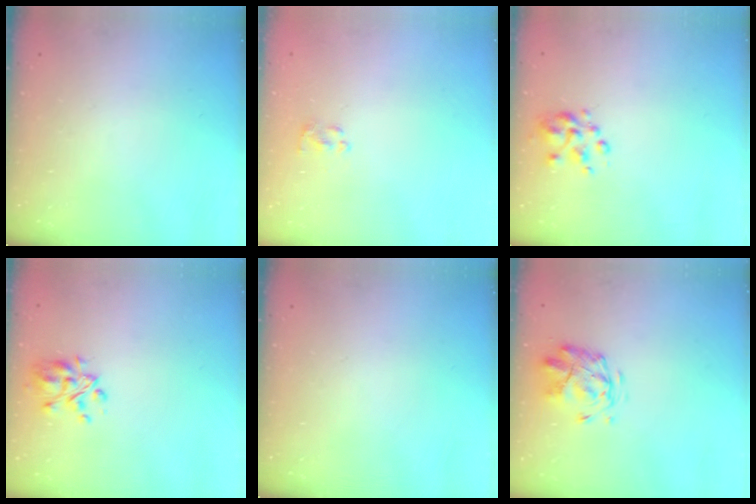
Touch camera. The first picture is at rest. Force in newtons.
{"total": 1.4, "press": 1.3, "slide": 0.6}
{"total": 3.8, "press": 3.7, "slide": 0.8}
{"total": 6.3, "press": 5.9, "slide": 2.3}
{"total": 0.0}
{"total": 3.0, "press": 2.8, "slide": 1.3}